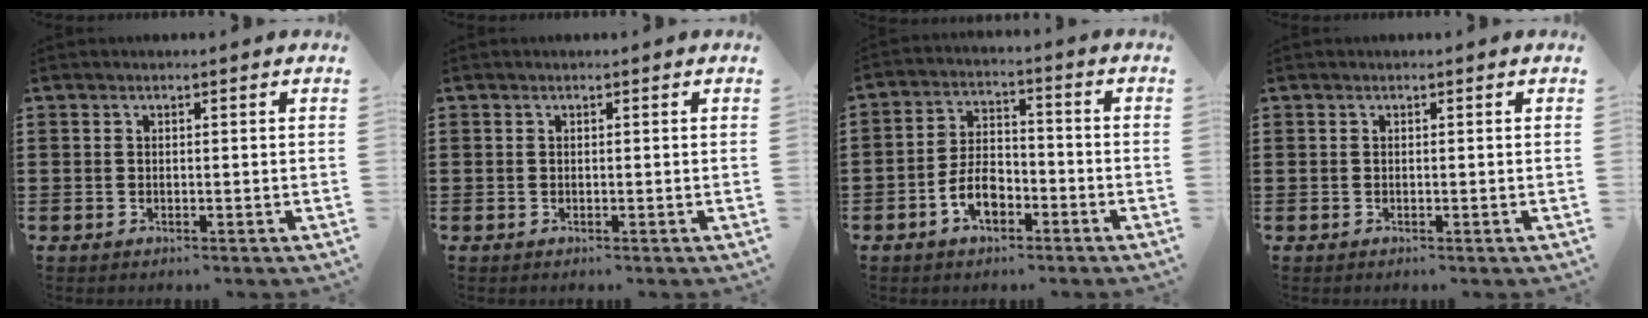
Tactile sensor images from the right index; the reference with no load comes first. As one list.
[{"total": 0.0}, {"total": 6.5, "force": [-3.0, 3.7, 4.4], "torque": [-0.095, 0.005, -0.059]}, {"total": 0.0}]